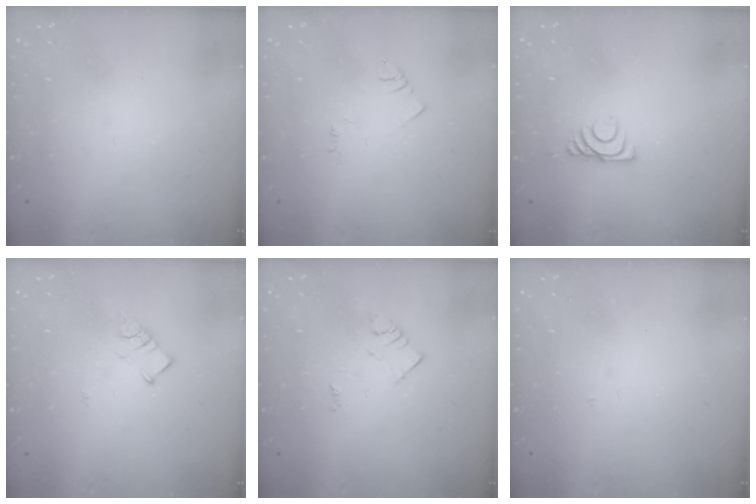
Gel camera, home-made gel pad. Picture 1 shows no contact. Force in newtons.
{"total": 2.7, "press": 2.7, "slide": 0.4}
{"total": 5.9, "press": 5.9, "slide": 0.9}
{"total": 3.7, "press": 3.7, "slide": 0.4}
{"total": 3.1, "press": 3.1, "slide": 0.4}
{"total": 2.7, "press": 2.7, "slide": 0.3}